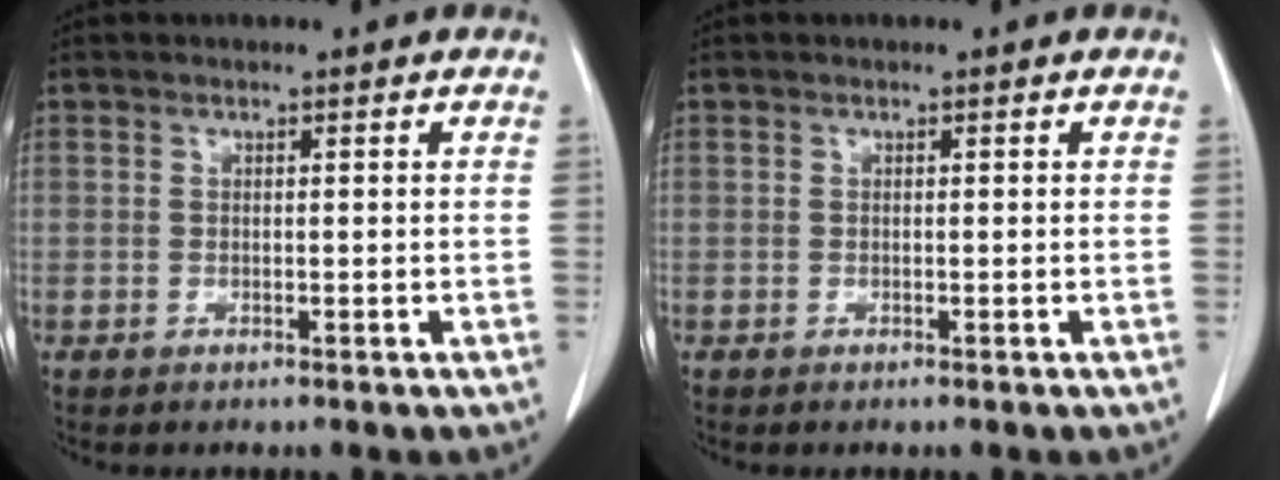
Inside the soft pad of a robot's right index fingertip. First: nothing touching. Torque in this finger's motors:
{"motor_torque": [-0.04, 0.08, -0.01, 0.01]}